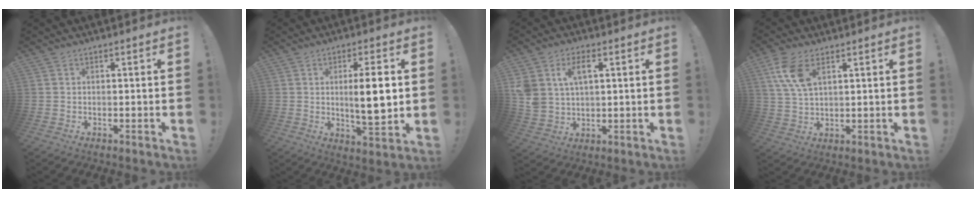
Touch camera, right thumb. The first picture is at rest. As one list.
[{"total": 11.0, "force": [1.0, 2.3, 10.7], "torque": [-0.172, -0.009, 0.010]}, {"total": 8.6, "force": [3.5, 5.5, 5.6], "torque": [-0.101, -0.001, 0.065]}, {"total": 9.2, "force": [4.4, 4.6, 6.7], "torque": [-0.145, -0.013, 0.081]}]